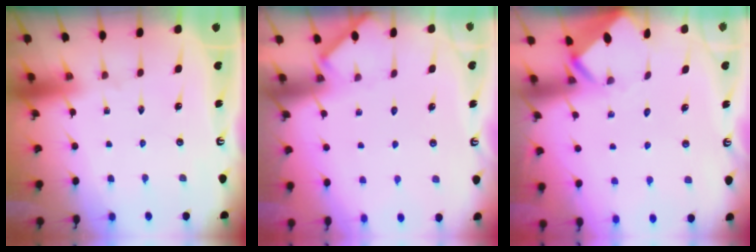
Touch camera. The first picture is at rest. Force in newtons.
{"total": 3.6, "press": 3.5, "slide": 0.4}
{"total": 3.5, "press": 3.5, "slide": 0.3}